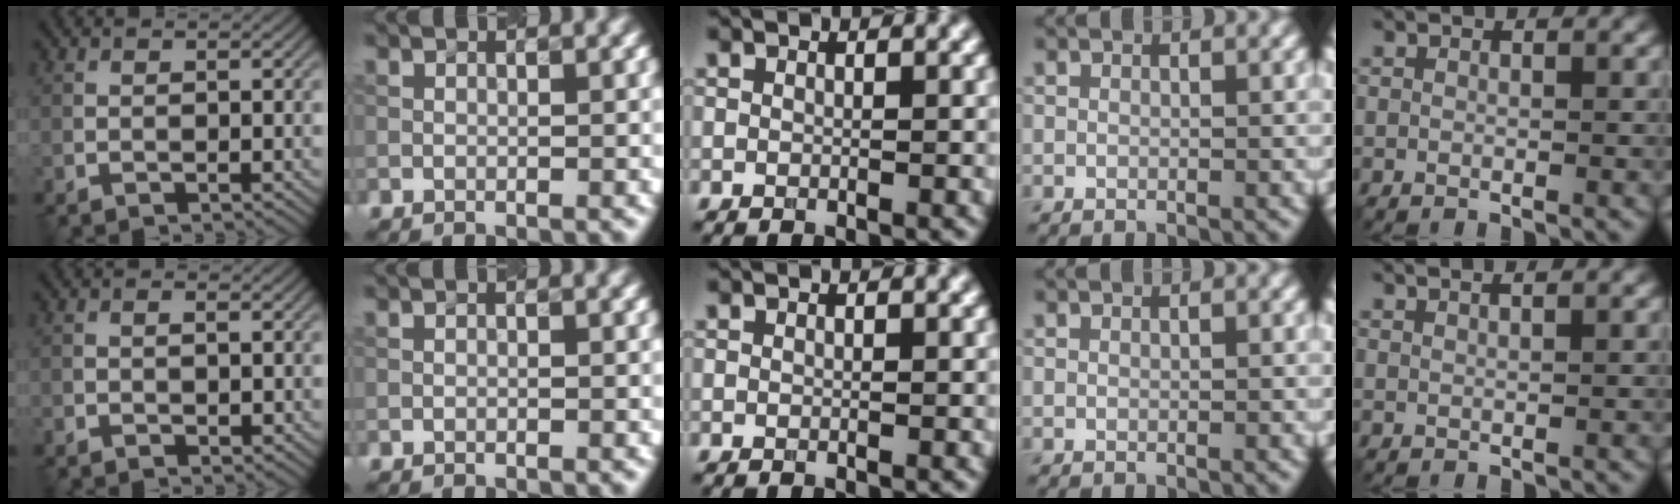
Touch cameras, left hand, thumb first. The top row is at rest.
{"thumb": {"total": 1.8, "force": [-0.5, 1.0, 1.4], "torque": [-0.025, -0.002, -0.006]}, "little": {"total": 1.9, "force": [1.3, 0.6, 1.2], "torque": [-0.001, 0.007, 0.000]}}